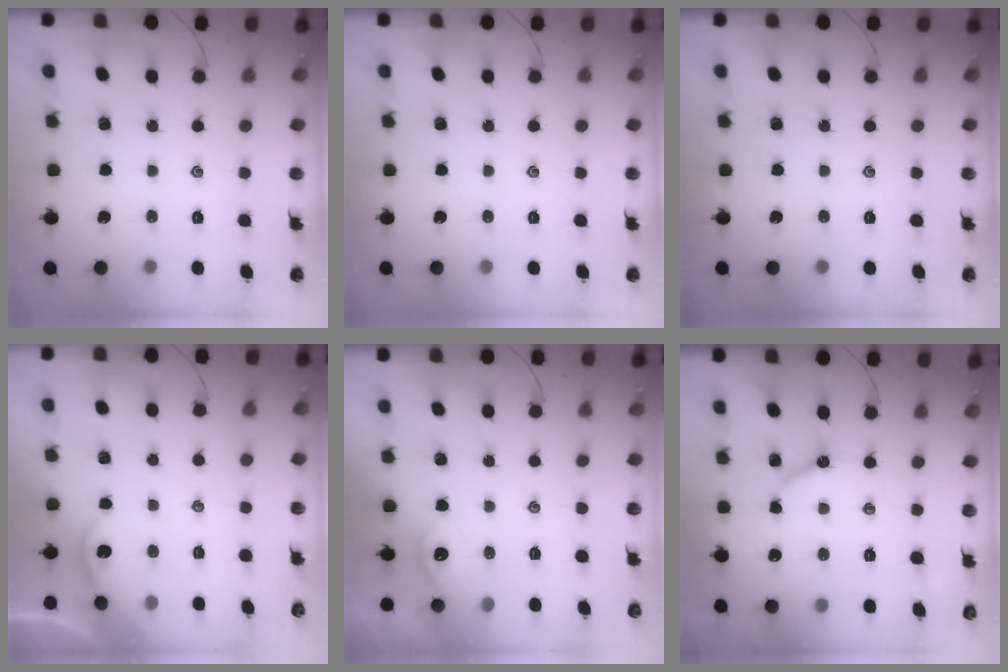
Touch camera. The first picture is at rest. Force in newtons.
{"total": 0.0}
{"total": 0.0}
{"total": 1.2, "press": 1.2, "slide": 0.2}
{"total": 2.7, "press": 2.7, "slide": 0.3}
{"total": 6.8, "press": 6.7, "slide": 0.7}